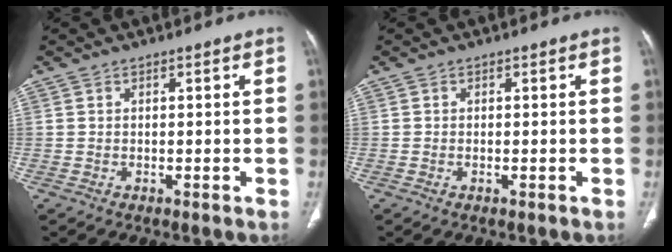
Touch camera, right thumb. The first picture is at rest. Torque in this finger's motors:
{"motor_torque": [-0.16, -0.02, 0.09, 0.40, -0.01]}